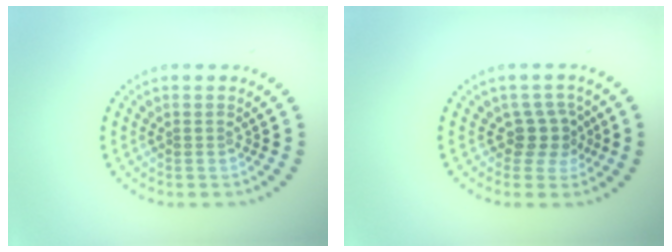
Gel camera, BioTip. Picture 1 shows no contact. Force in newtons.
{"total": 2.6, "press": 2.0, "slide": 1.7}